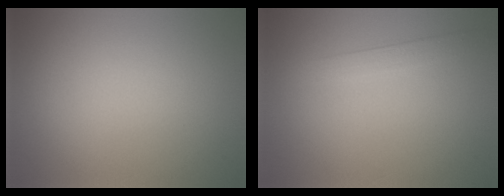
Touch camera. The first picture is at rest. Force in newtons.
{"total": 1.8, "press": 1.8, "slide": 0.1}